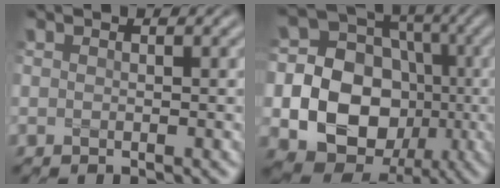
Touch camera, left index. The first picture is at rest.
{"total": 16.6, "force": [-2.1, 14.9, 7.1], "torque": [-0.159, 0.016, -0.056]}